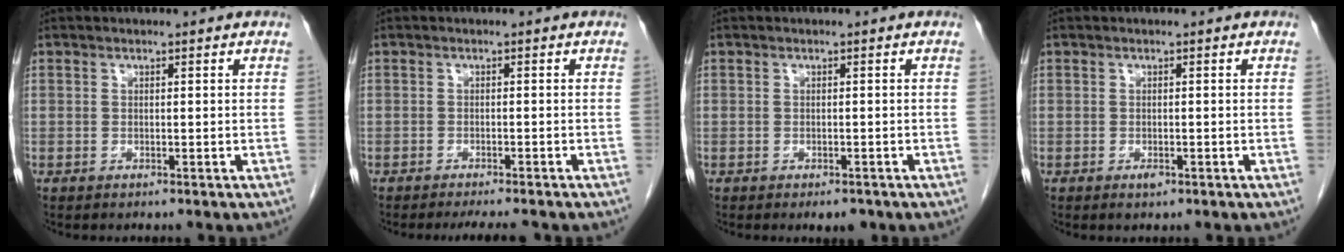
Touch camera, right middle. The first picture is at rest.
{"total": 5.4, "force": [-4.8, 0.6, 2.5], "torque": [-0.026, -0.008, -0.065]}
{"total": 2.1, "force": [-1.5, 1.0, 1.2], "torque": [-0.010, 0.000, -0.012]}
{"total": 1.0, "force": [-0.6, 0.4, 0.8], "torque": [-0.013, -0.001, -0.007]}